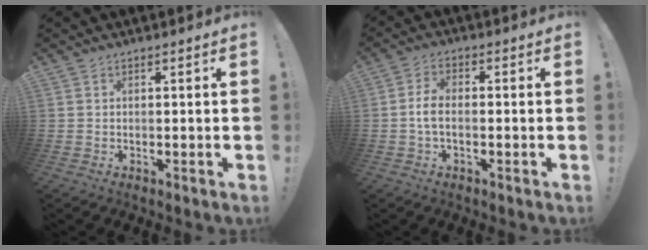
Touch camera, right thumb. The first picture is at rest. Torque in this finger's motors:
{"motor_torque": [-0.16, 0.03, 0.01, 0.01, 0.13]}